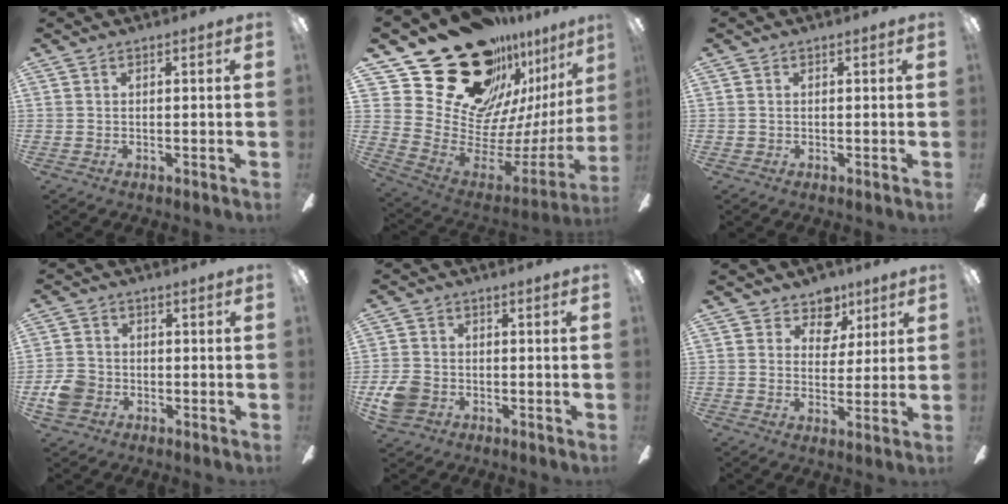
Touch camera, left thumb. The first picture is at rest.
{"total": 27.9, "force": [19.1, 15.6, 13.1], "torque": [-0.212, -0.142, 0.389]}
{"total": 0.8, "force": [0.0, 0.8, 0.1], "torque": [0.000, 0.006, -0.002]}
{"total": 6.5, "force": [-2.2, 5.4, 2.8], "torque": [-0.057, 0.018, -0.041]}
{"total": 6.8, "force": [-2.5, 5.5, 3.0], "torque": [-0.067, 0.017, -0.048]}
{"total": 7.7, "force": [4.8, 5.8, 1.7], "torque": [-0.020, -0.028, 0.087]}